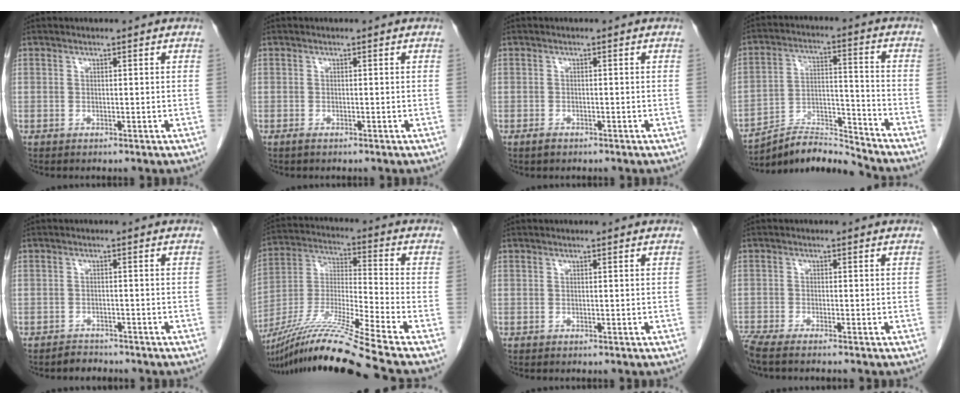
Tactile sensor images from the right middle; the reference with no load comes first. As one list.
[{"total": 0.6, "force": [-0.4, 0.2, 0.4], "torque": [-0.010, -0.001, -0.004]}, {"total": 1.1, "force": [-0.8, 0.5, 0.6], "torque": [-0.015, 0.000, -0.011]}, {"total": 9.5, "force": [-9.4, -1.1, 0.3], "torque": [-0.008, 0.033, -0.171]}, {"total": 2.0, "force": [-1.8, 0.6, -0.3], "torque": [0.000, -0.002, -0.028]}, {"total": 16.8, "force": [-13.3, -3.2, 9.8], "torque": [-0.202, -0.020, -0.245]}, {"total": 0.0}, {"total": 5.8, "force": [-5.0, -0.2, 2.9], "torque": [-0.044, -0.012, -0.088]}]